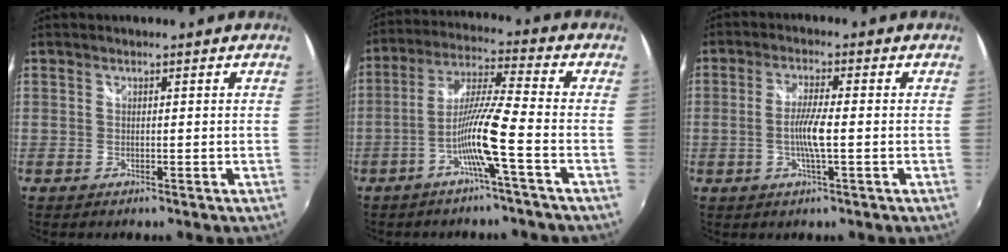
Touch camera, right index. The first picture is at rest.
{"total": 9.8, "force": [-4.3, -1.2, 8.7], "torque": [-0.178, 0.003, -0.085]}
{"total": 5.1, "force": [-1.0, 0.3, 5.0], "torque": [-0.098, -0.001, -0.019]}